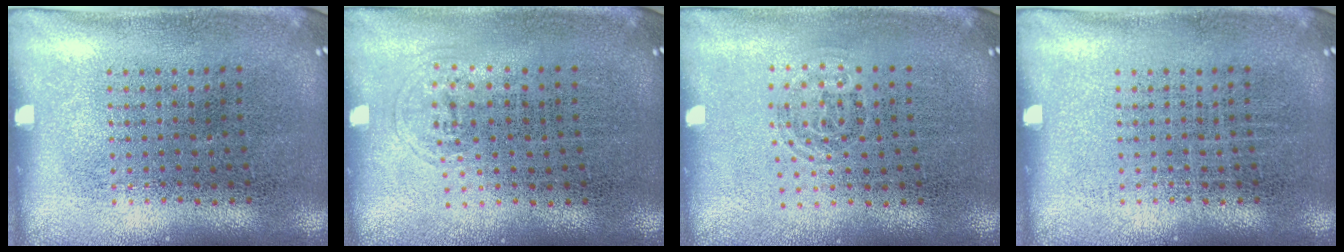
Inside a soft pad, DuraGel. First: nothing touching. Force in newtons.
{"total": 0.5, "press": 0.5, "slide": 0.2}
{"total": 0.7, "press": 0.5, "slide": 0.5}
{"total": 0.0}